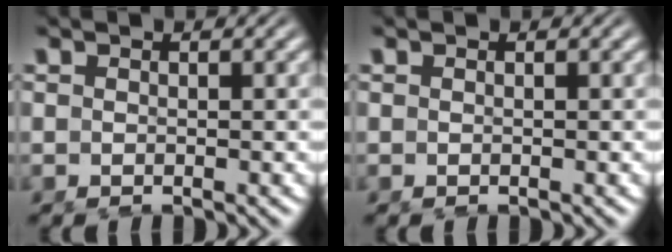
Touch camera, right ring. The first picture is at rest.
{"total": 0.0}